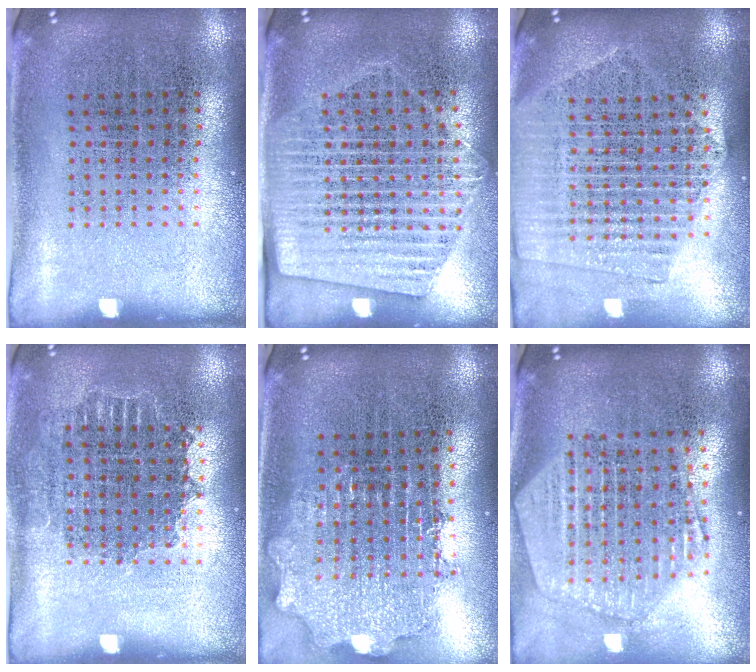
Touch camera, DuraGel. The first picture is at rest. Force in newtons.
{"total": 1.7, "press": 1.5, "slide": 0.8}
{"total": 2.1, "press": 1.9, "slide": 0.9}
{"total": 1.1, "press": 1.0, "slide": 0.4}
{"total": 2.0, "press": 1.6, "slide": 1.2}
{"total": 2.5, "press": 2.1, "slide": 1.3}